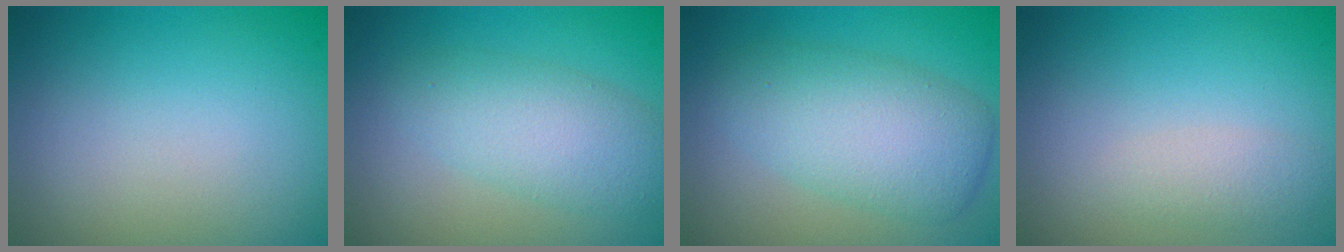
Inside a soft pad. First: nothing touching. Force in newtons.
{"total": 4.6, "press": 4.5, "slide": 0.3}
{"total": 6.1, "press": 6.1, "slide": 0.2}
{"total": 1.5, "press": 1.5, "slide": 0.1}